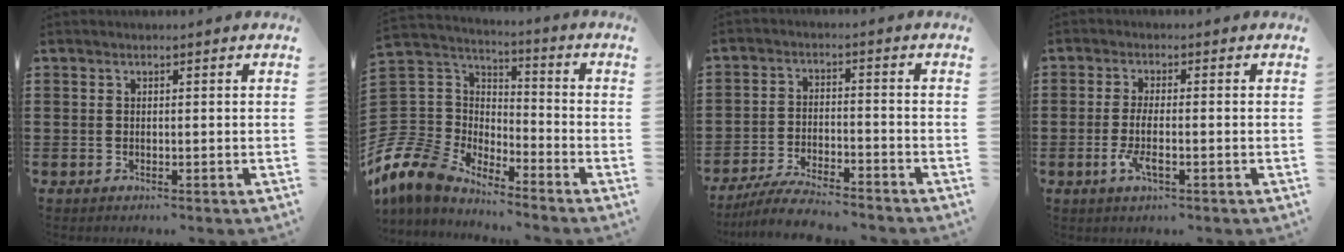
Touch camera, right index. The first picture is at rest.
{"total": 9.5, "force": [-7.8, 5.2, 1.4], "torque": [-0.092, -0.005, -0.163]}
{"total": 5.6, "force": [-5.4, 0.1, 1.7], "torque": [-0.040, -0.006, -0.107]}
{"total": 3.9, "force": [-1.4, 0.9, 3.6], "torque": [-0.090, -0.010, -0.033]}